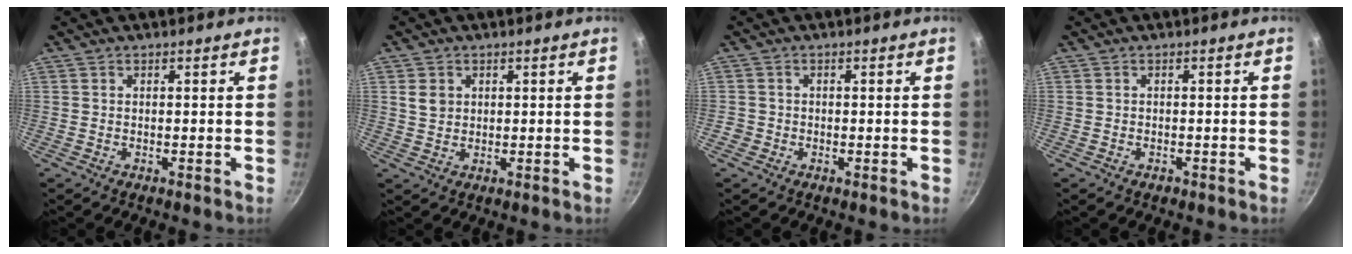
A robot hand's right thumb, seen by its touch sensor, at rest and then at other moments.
{"total": 3.1, "force": [1.0, 2.5, 1.5], "torque": [-0.017, -0.004, 0.022]}
{"total": 1.4, "force": [-0.6, 1.3, -0.1], "torque": [0.015, 0.007, -0.018]}
{"total": 0.6, "force": [-0.5, 0.4, 0.2], "torque": [-0.002, 0.002, -0.009]}